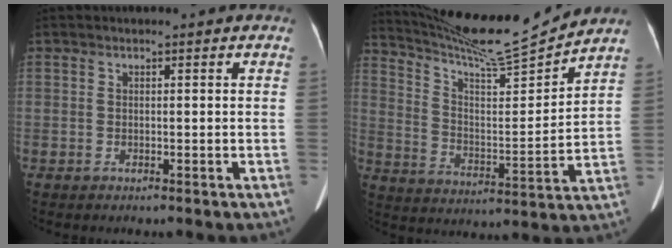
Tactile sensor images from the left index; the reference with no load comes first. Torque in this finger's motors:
{"motor_torque": [0.00, -2.14, 0.01, 0.09]}